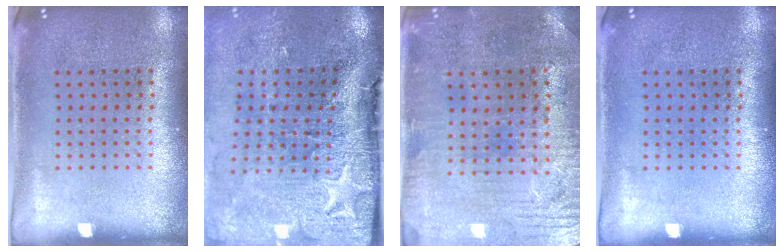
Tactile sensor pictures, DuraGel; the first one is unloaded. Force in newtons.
{"total": 5.0, "press": 3.9, "slide": 3.1}
{"total": 1.0, "press": 0.8, "slide": 0.6}
{"total": 0.0}